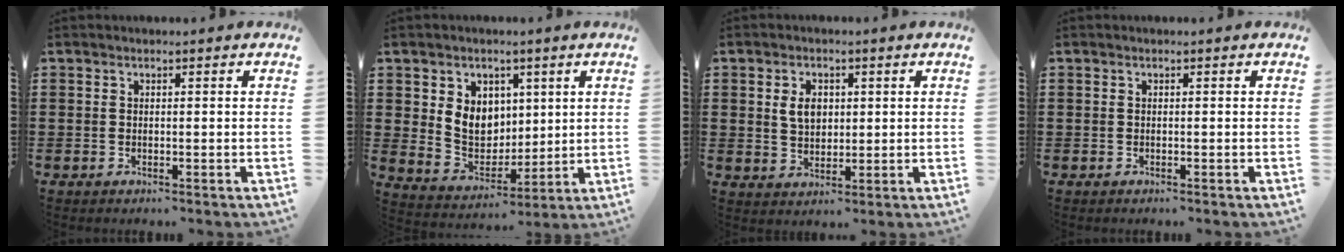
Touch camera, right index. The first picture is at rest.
{"total": 7.0, "force": [1.9, 6.1, 2.9], "torque": [-0.062, 0.009, 0.036]}
{"total": 4.1, "force": [0.9, 2.9, 2.8], "torque": [-0.055, 0.009, 0.013]}
{"total": 0.0}